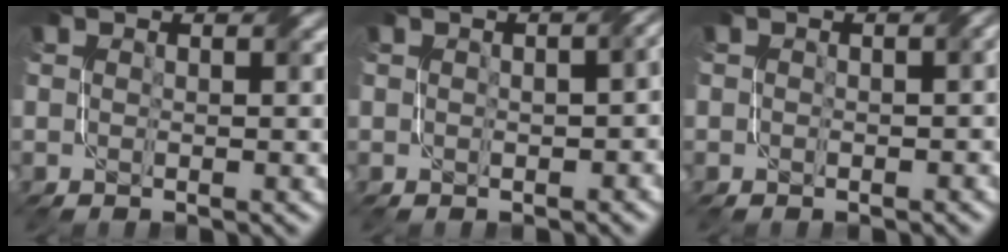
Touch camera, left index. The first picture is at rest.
{"total": 4.1, "force": [0.1, 2.2, 3.5], "torque": [-0.023, 0.000, 0.013]}
{"total": 2.0, "force": [0.2, 1.3, 1.5], "torque": [-0.016, -0.003, 0.000]}